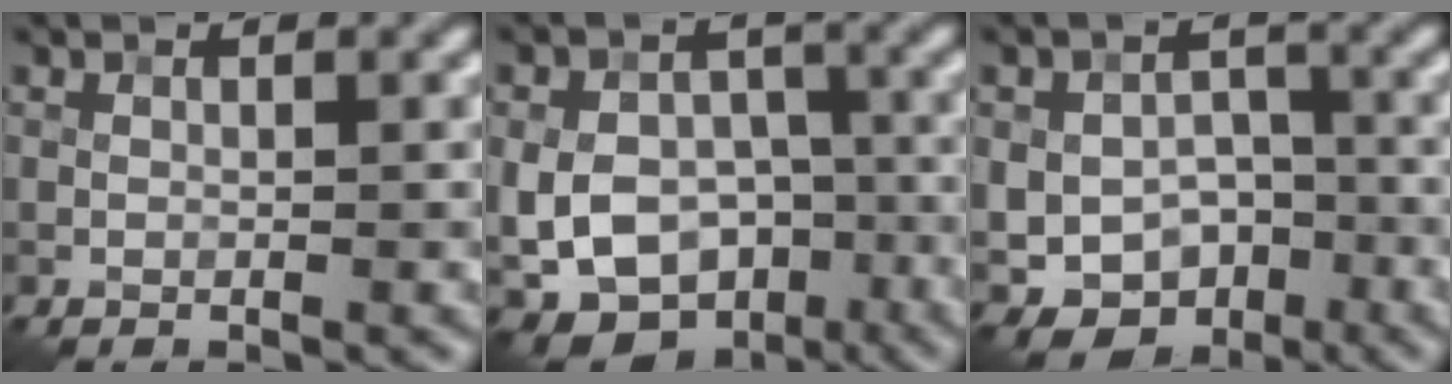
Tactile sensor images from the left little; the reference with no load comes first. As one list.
[{"total": 13.6, "force": [-5.1, 10.1, 7.6], "torque": [-0.109, -0.015, -0.091]}, {"total": 8.1, "force": [-3.4, 5.8, 4.6], "torque": [-0.064, -0.007, -0.057]}]